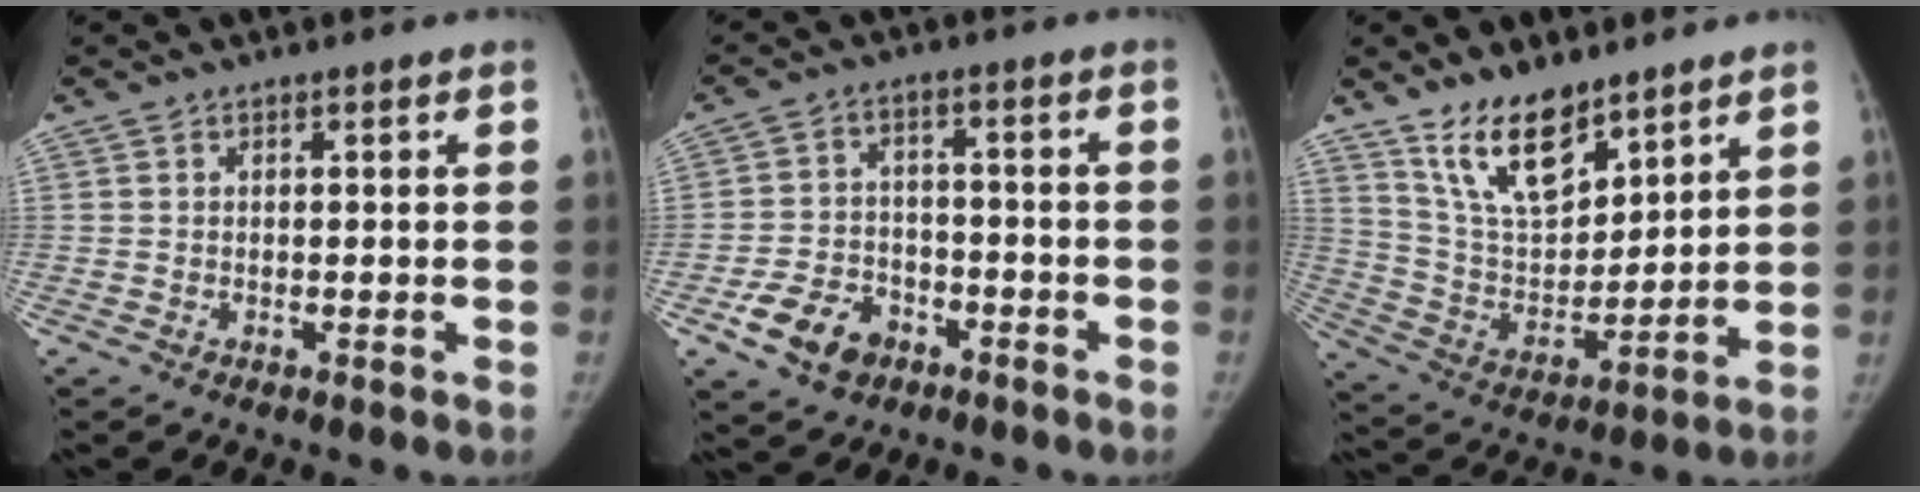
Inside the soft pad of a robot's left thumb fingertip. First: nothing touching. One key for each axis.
{"total": 9.2, "fx": -4.9, "fy": 6.5, "fz": 4.4, "tx": -0.063, "ty": 0.026, "tz": -0.081}
{"total": 14.6, "fx": 10.5, "fy": 6.4, "fz": 7.9, "tx": -0.102, "ty": -0.069, "tz": 0.206}